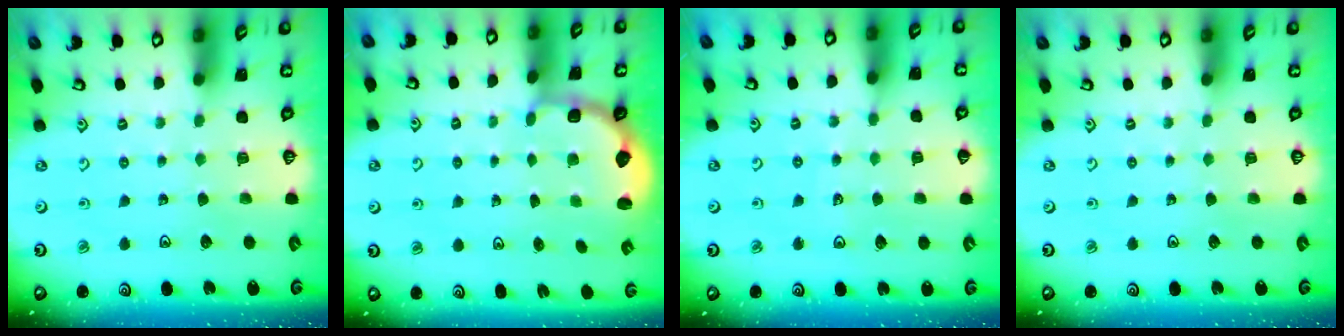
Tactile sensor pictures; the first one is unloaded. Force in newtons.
{"total": 2.7, "press": 2.0, "slide": 1.8}
{"total": 4.0, "press": 3.6, "slide": 1.7}
{"total": 0.0}